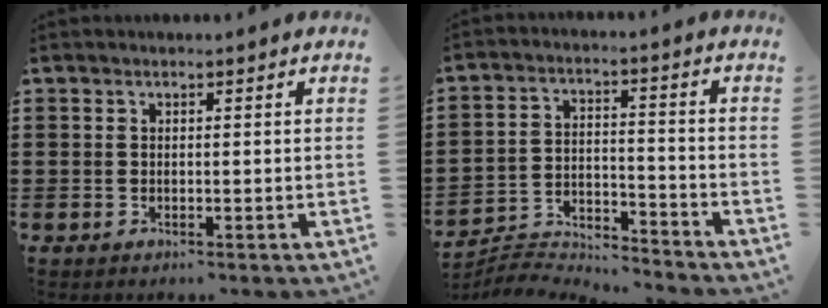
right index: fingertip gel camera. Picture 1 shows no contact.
{"total": 5.8, "force": [-5.8, 0.4, 0.3], "torque": [-0.012, 0.007, -0.119]}